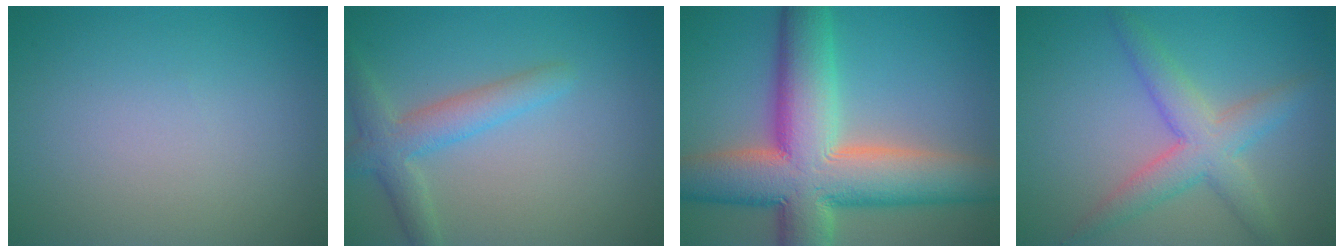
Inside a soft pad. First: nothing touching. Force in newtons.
{"total": 3.6, "press": 3.6, "slide": 0.0}
{"total": 13.4, "press": 13.3, "slide": 1.3}
{"total": 4.5, "press": 4.5, "slide": 0.0}